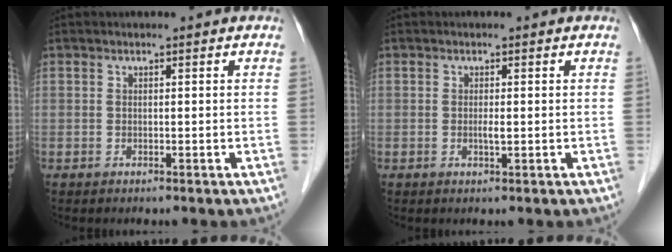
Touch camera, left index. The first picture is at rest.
{"total": 1.0, "force": [-0.1, 0.2, 1.0], "torque": [-0.021, -0.003, -0.001]}